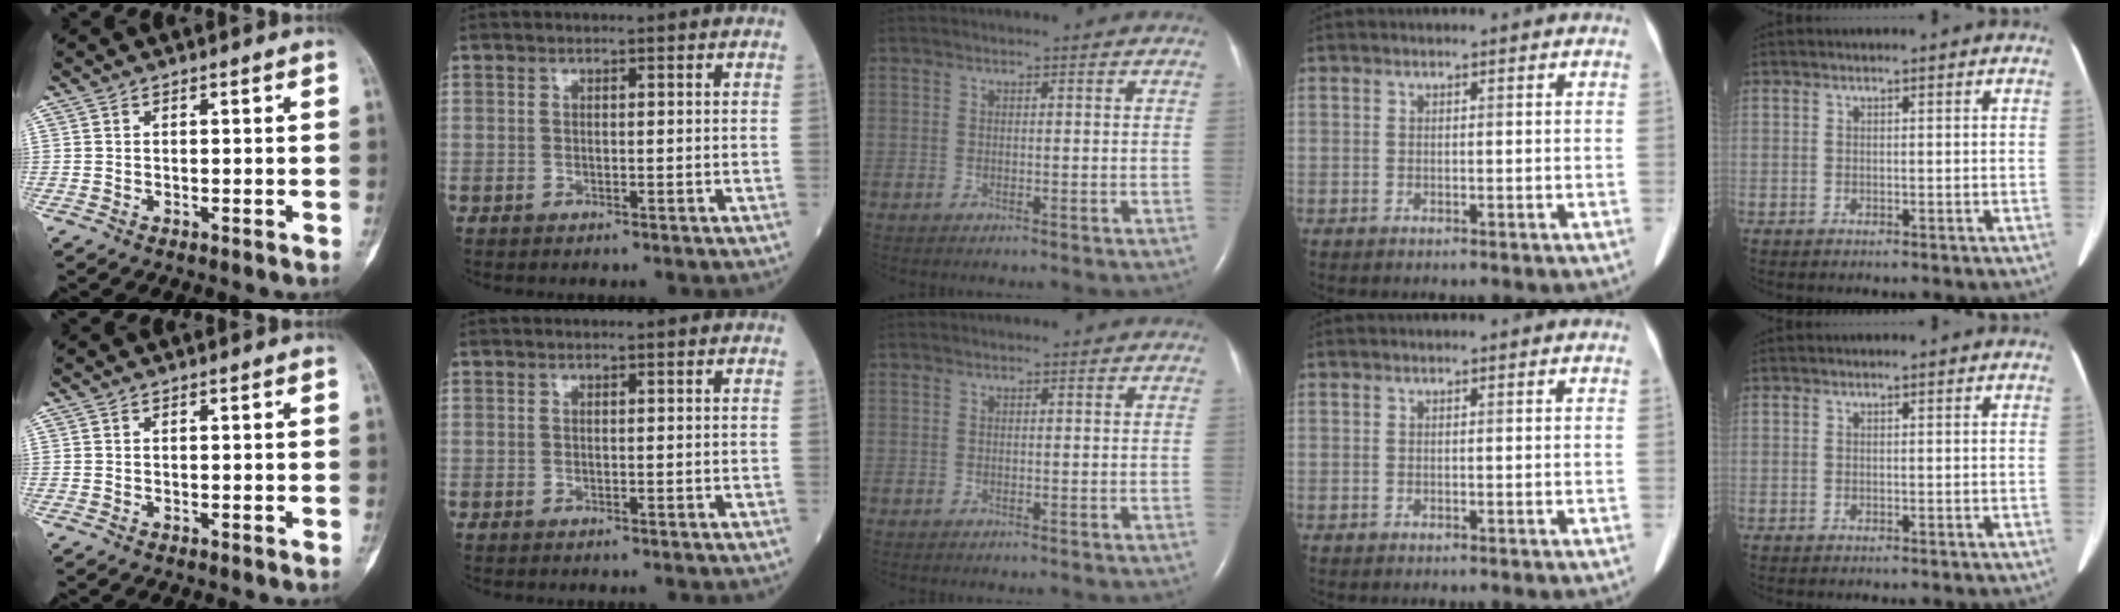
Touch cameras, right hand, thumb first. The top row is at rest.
{}